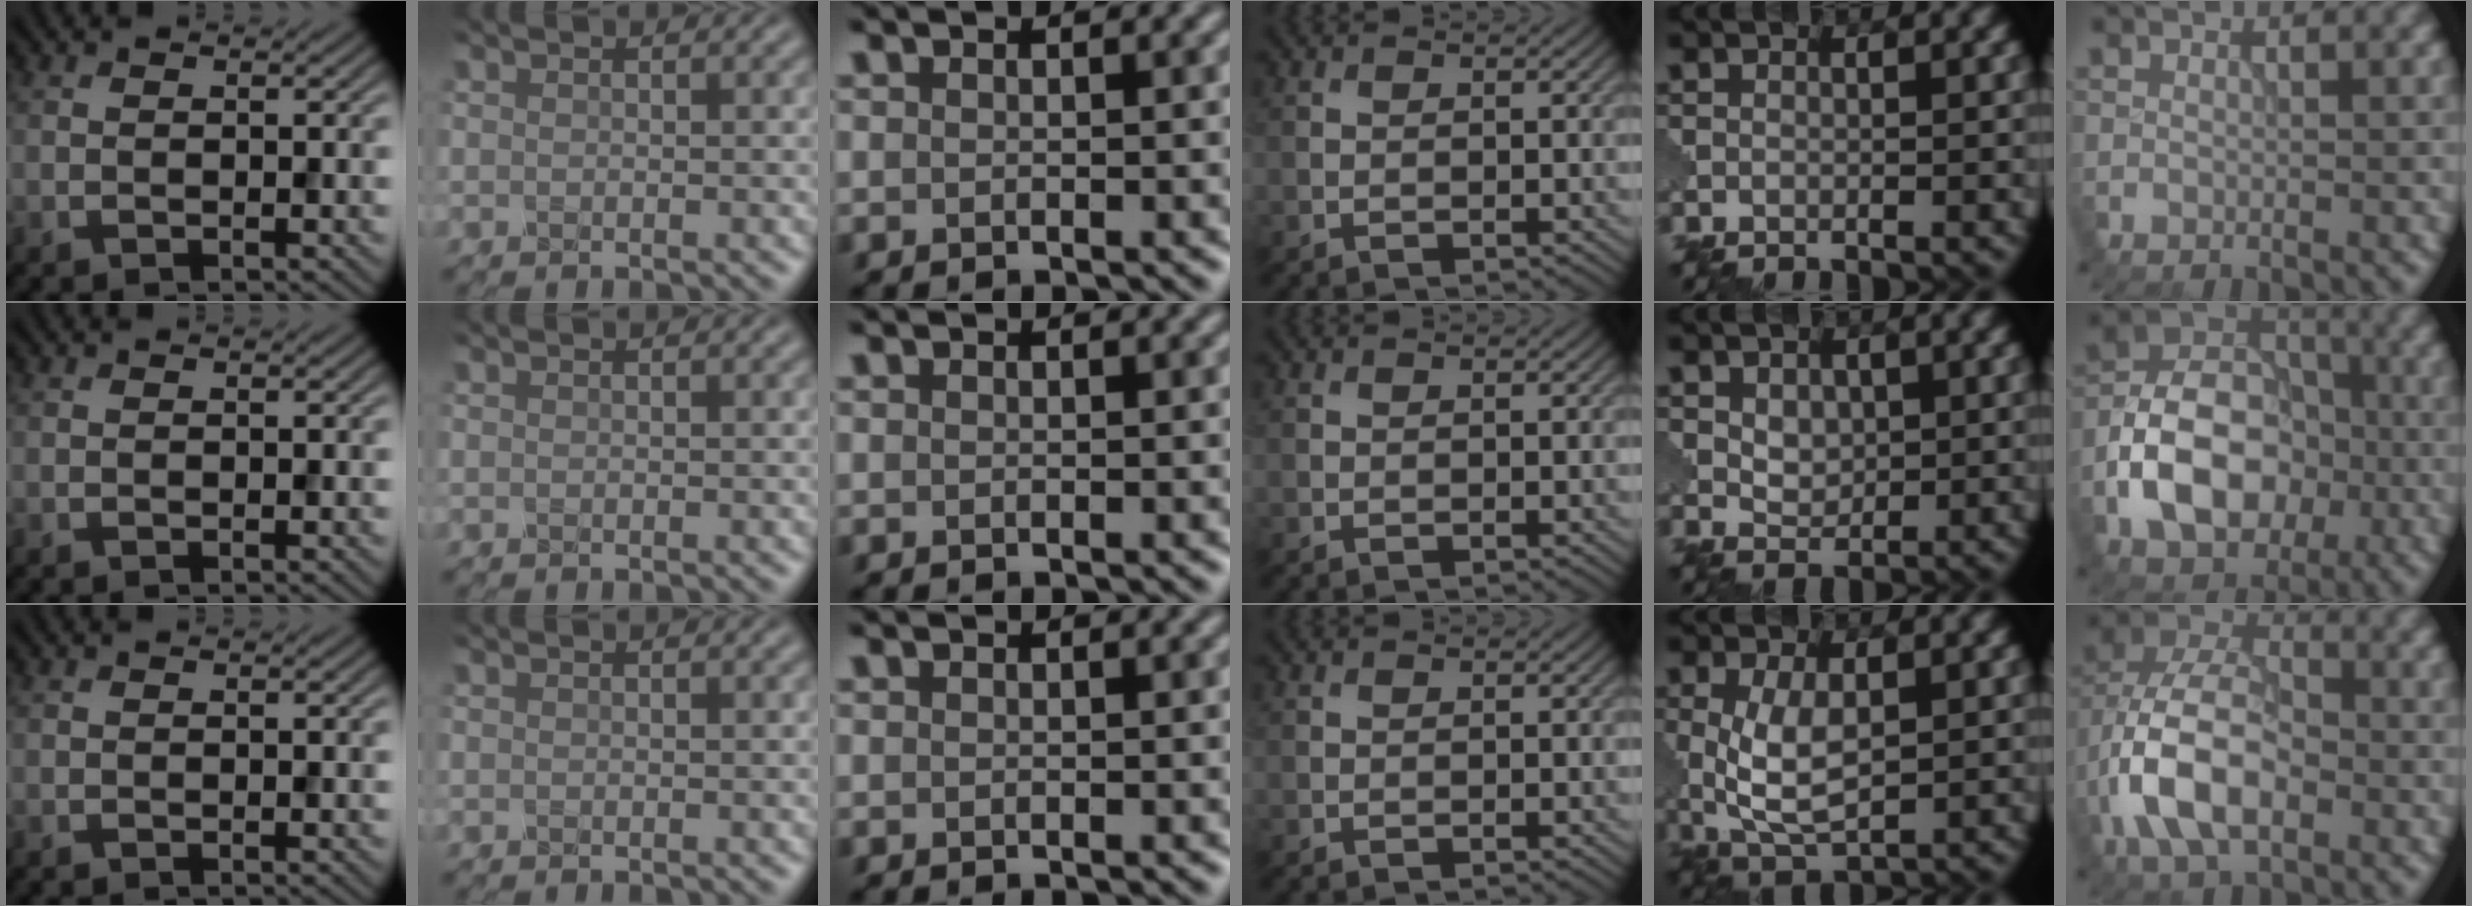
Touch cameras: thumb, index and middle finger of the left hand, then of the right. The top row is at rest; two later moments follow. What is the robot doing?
{"motion": "close", "object": "eyeshadow palette"}